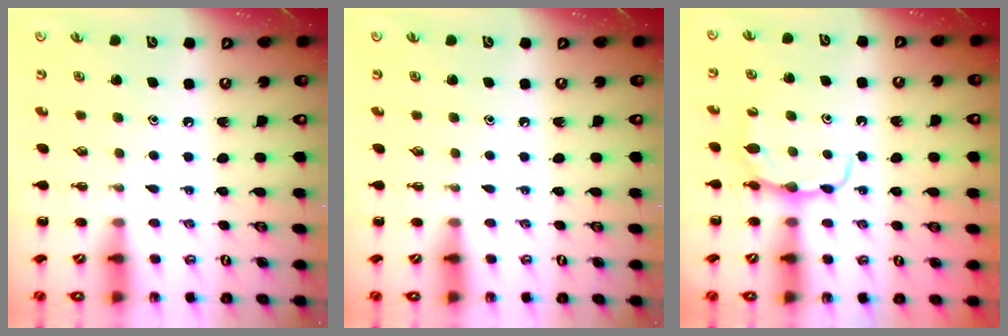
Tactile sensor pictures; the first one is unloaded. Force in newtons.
{"total": 0.0}
{"total": 6.6, "press": 6.6, "slide": 0.3}